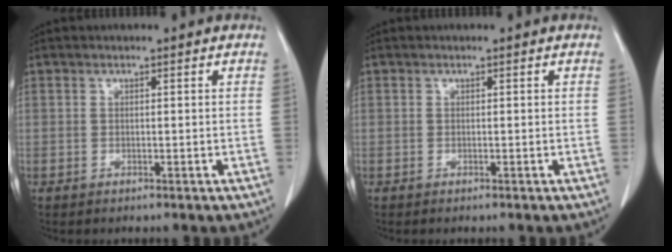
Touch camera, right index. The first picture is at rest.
{"total": 0.0}